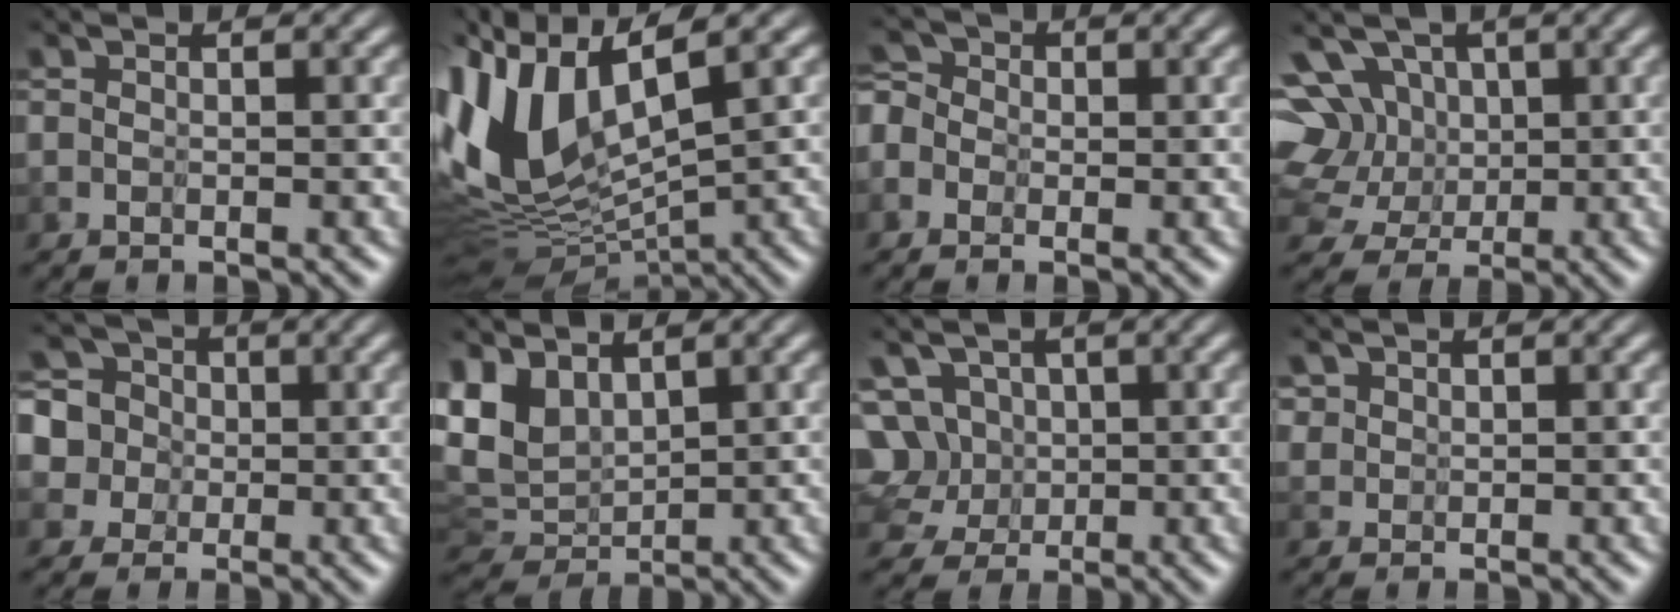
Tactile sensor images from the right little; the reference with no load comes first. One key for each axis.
{"total": 7.7, "fx": 3.5, "fy": 1.9, "fz": 6.6, "tx": -0.180, "ty": 0.003, "tz": 0.062}
{"total": 3.0, "fx": -0.8, "fy": 2.7, "fz": 1.0, "tx": -0.040, "ty": 0.016, "tz": -0.041}
{"total": 8.8, "fx": 3.2, "fy": 6.7, "fz": 4.6, "tx": -0.085, "ty": 0.019, "tz": 0.032}
{"total": 5.2, "fx": 1.4, "fy": 4.9, "fz": 1.0, "tx": -0.057, "ty": 0.014, "tz": 0.004}
{"total": 3.8, "fx": 2.2, "fy": 2.0, "fz": 2.5, "tx": -0.088, "ty": -0.018, "tz": 0.047}
{"total": 6.7, "fx": 1.9, "fy": 5.6, "fz": 3.1, "tx": -0.066, "ty": 0.030, "tz": 0.006}
{"total": 3.4, "fx": 2.3, "fy": 2.1, "fz": 1.4, "tx": -0.045, "ty": 0.017, "tz": 0.017}